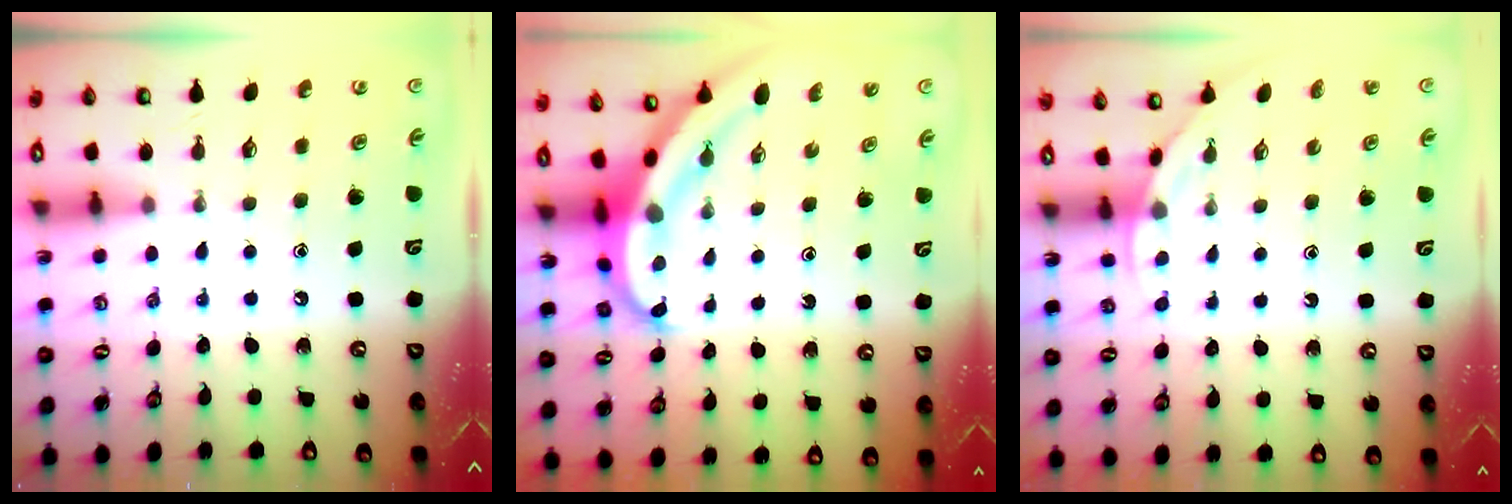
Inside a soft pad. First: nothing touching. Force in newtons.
{"total": 6.7, "press": 6.7, "slide": 0.8}
{"total": 1.9, "press": 1.9, "slide": 0.1}